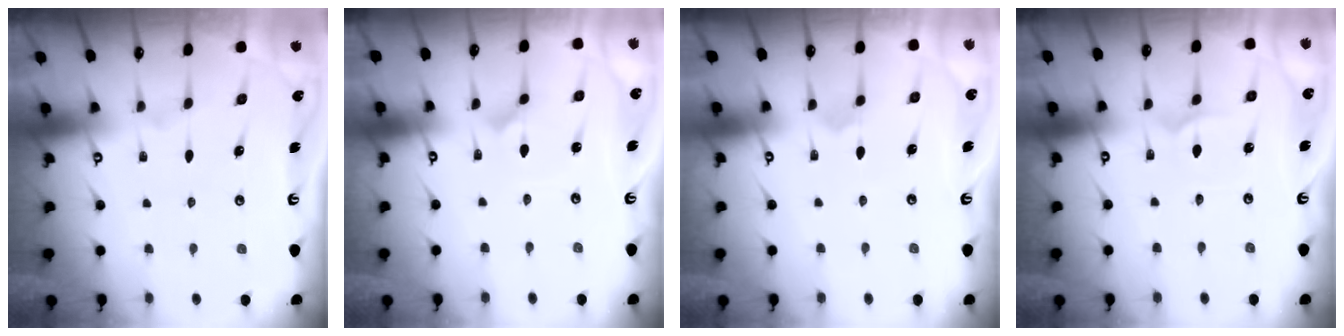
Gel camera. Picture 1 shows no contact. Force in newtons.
{"total": 1.8, "press": 1.8, "slide": 0.2}
{"total": 2.7, "press": 2.6, "slide": 0.7}
{"total": 2.6, "press": 2.6, "slide": 0.2}